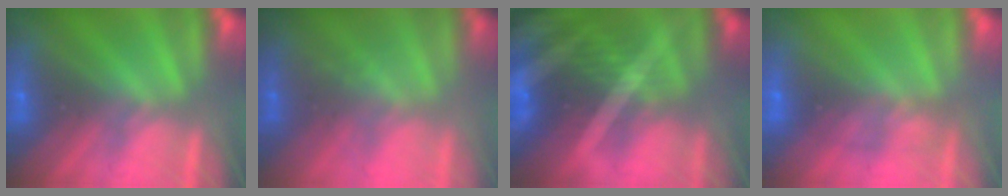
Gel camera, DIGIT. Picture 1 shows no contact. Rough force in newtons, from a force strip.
{"total": 1.4}
{"total": 9.1}
{"total": 1.7}